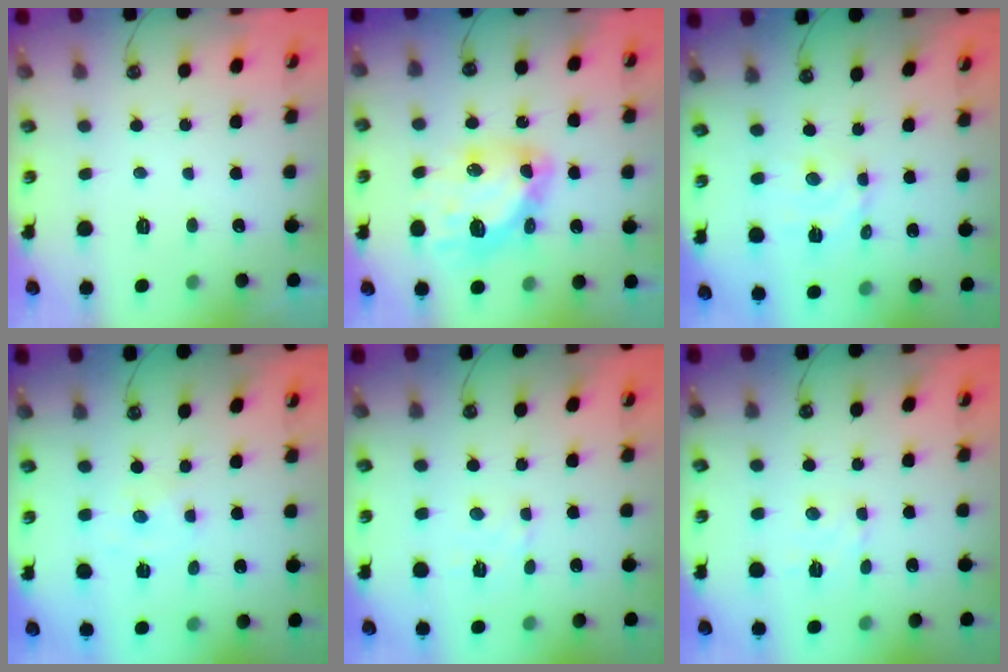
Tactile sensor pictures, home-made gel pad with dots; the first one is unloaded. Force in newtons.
{"total": 12.9, "press": 12.8, "slide": 1.3}
{"total": 4.8, "press": 4.7, "slide": 0.8}
{"total": 0.0}
{"total": 2.5, "press": 2.4, "slide": 0.4}
{"total": 3.1, "press": 3.1, "slide": 0.5}